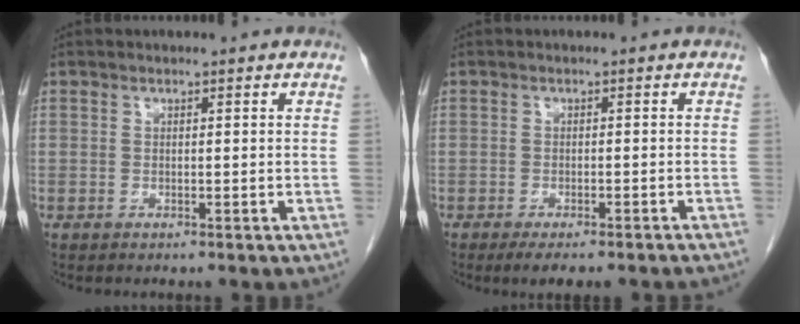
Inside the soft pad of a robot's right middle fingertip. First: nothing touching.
{"total": 7.4, "force": [-6.2, 1.4, 3.9], "torque": [-0.039, -0.003, -0.081]}